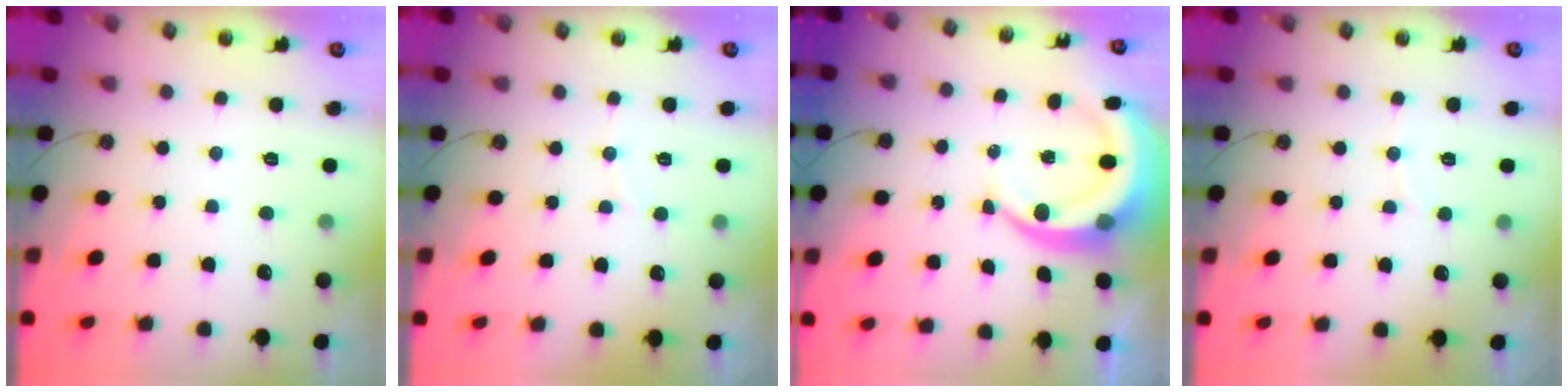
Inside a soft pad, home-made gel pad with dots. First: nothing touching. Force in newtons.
{"total": 4.0, "press": 3.9, "slide": 0.3}
{"total": 10.2, "press": 10.1, "slide": 1.3}
{"total": 4.0, "press": 3.9, "slide": 0.3}